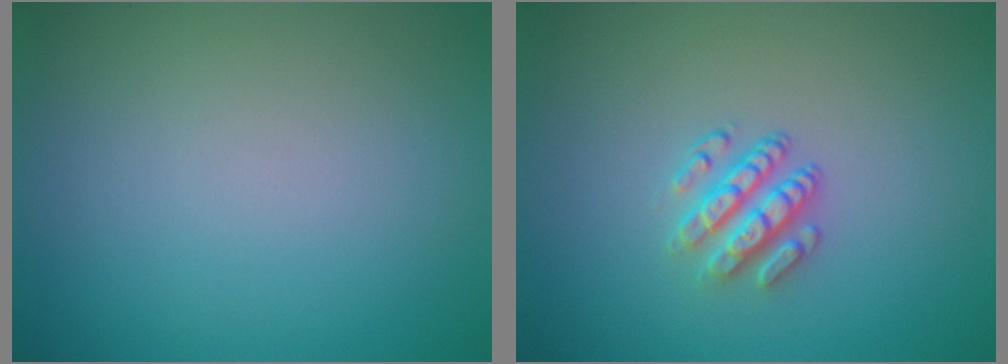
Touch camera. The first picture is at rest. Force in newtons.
{"total": 2.9, "press": 2.4, "slide": 1.6}